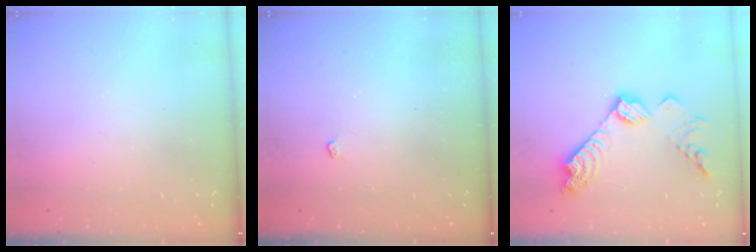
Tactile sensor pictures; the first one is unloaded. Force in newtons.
{"total": 3.0, "press": 2.9, "slide": 0.5}
{"total": 17.2, "press": 17.1, "slide": 1.2}